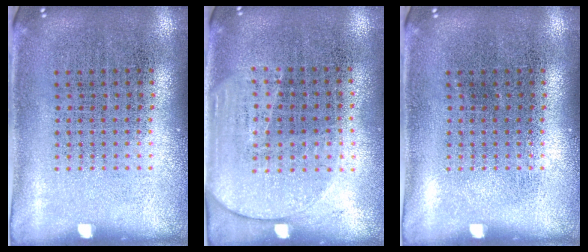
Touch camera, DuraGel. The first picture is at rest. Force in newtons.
{"total": 1.6, "press": 1.4, "slide": 0.8}
{"total": 0.0}